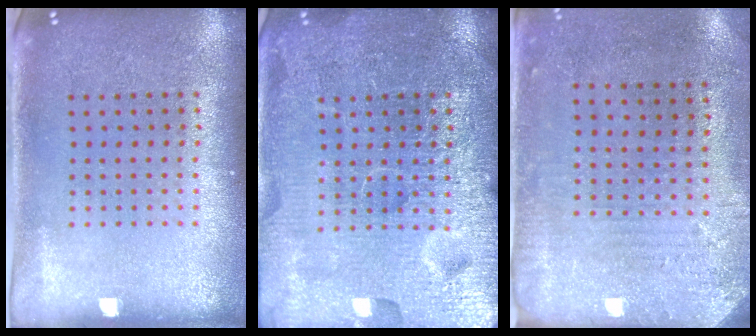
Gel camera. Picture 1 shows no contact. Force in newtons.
{"total": 7.2, "press": 7.1, "slide": 0.9}
{"total": 2.8, "press": 2.3, "slide": 1.7}